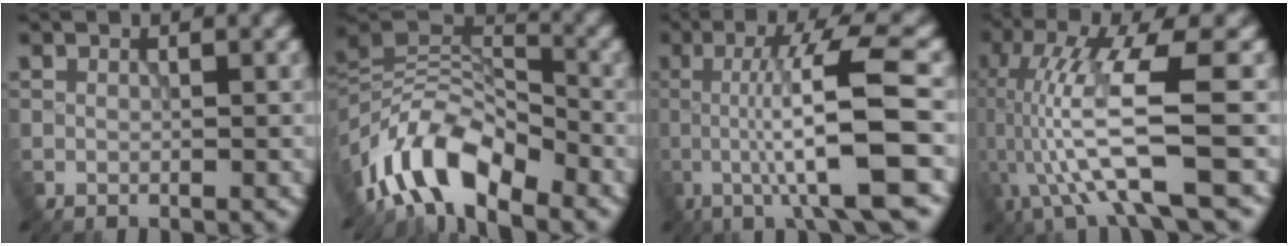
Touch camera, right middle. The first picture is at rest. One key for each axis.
{"total": 9.4, "fx": -6.2, "fy": 3.7, "fz": 6.1, "tx": -0.093, "ty": 0.012, "tz": -0.131}
{"total": 9.7, "fx": -1.7, "fy": 1.3, "fz": 9.5, "tx": -0.140, "ty": 0.014, "tz": -0.033}
{"total": 9.8, "fx": -1.6, "fy": 1.9, "fz": 9.5, "tx": -0.180, "ty": 0.009, "tz": -0.028}